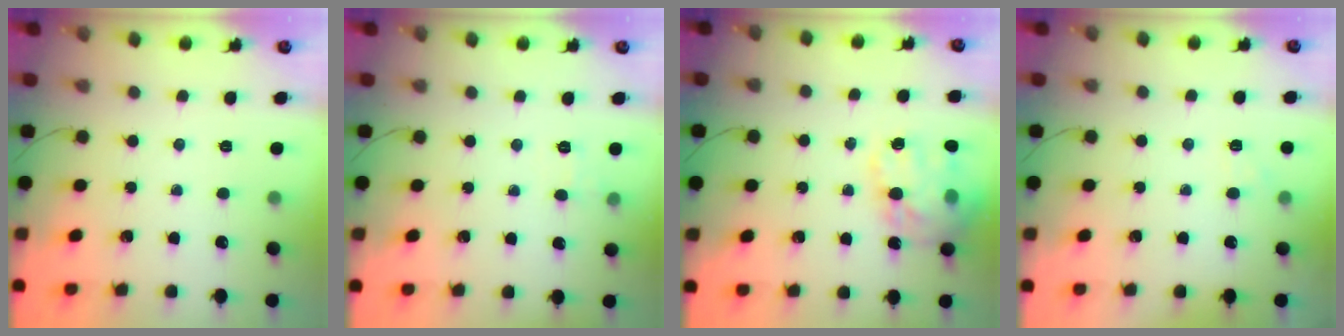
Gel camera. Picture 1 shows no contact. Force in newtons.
{"total": 5.2, "press": 5.0, "slide": 1.3}
{"total": 19.8, "press": 19.5, "slide": 3.3}
{"total": 4.2, "press": 4.0, "slide": 1.4}